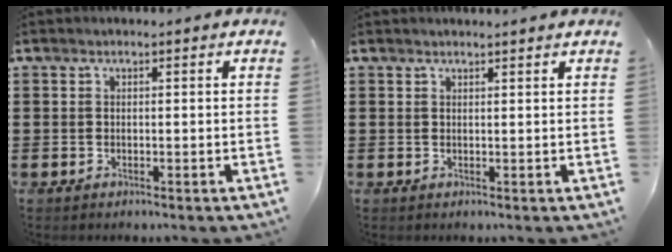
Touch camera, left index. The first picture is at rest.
{"total": 1.0, "force": [0.9, -0.1, 0.2], "torque": [-0.005, -0.003, 0.018]}